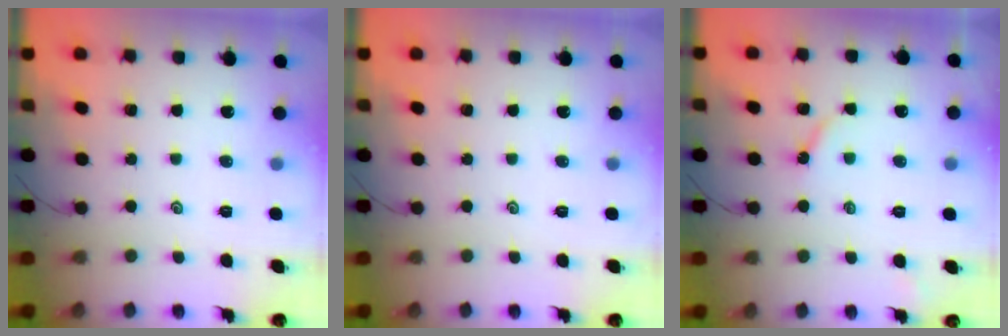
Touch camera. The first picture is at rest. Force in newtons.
{"total": 0.0}
{"total": 3.7, "press": 3.7, "slide": 0.5}